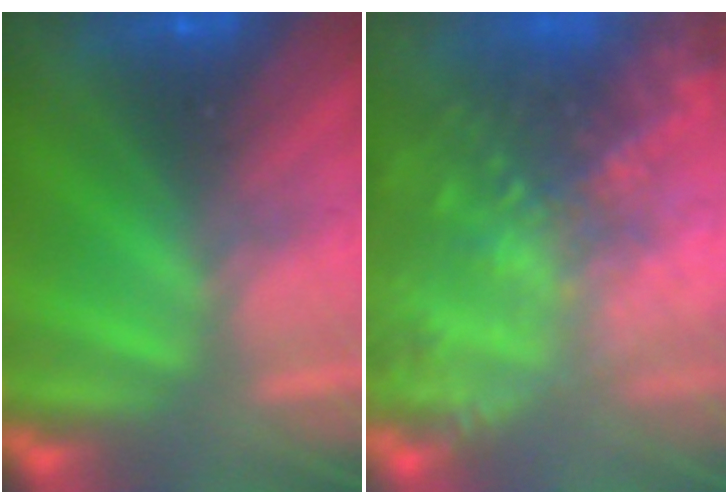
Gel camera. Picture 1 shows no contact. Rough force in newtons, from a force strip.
{"total": 8.1}